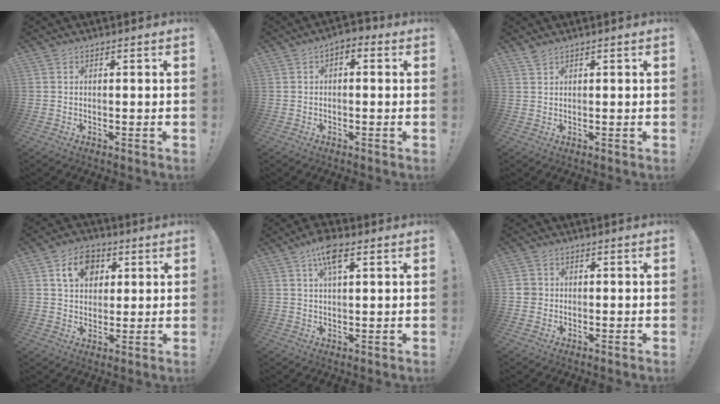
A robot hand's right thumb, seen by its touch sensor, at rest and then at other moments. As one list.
[{"total": 2.3, "force": [-0.8, 1.4, 1.7], "torque": [-0.025, 0.010, -0.017]}, {"total": 1.9, "force": [1.7, 0.6, 0.8], "torque": [-0.008, -0.005, 0.030]}, {"total": 10.5, "force": [4.3, 8.0, 5.2], "torque": [-0.076, -0.007, 0.081]}, {"total": 7.6, "force": [3.9, 2.9, 5.9], "torque": [-0.101, -0.007, 0.066]}, {"total": 2.5, "force": [-0.1, 2.4, 0.6], "torque": [-0.003, 0.005, -0.002]}]